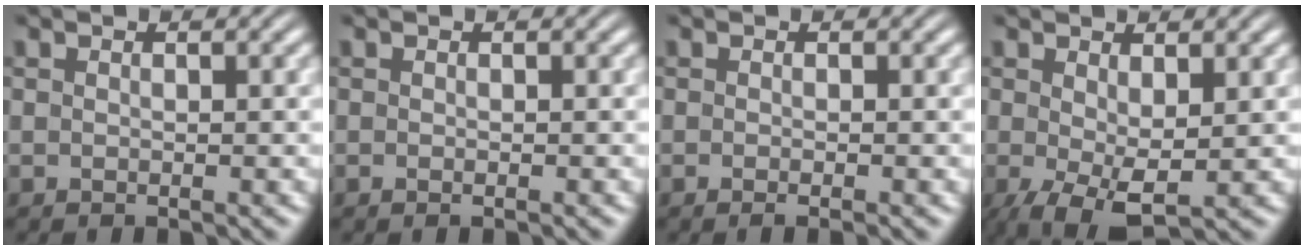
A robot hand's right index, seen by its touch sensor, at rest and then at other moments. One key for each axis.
{"total": 0.5, "fx": -0.4, "fy": 0.2, "fz": 0.3, "tx": -0.009, "ty": 0.002, "tz": -0.006}
{"total": 1.2, "fx": -1.0, "fy": 0.2, "fz": 0.7, "tx": -0.008, "ty": 0.003, "tz": -0.018}
{"total": 5.0, "fx": -2.2, "fy": 2.3, "fz": 3.9, "tx": -0.075, "ty": -0.042, "tz": -0.013}